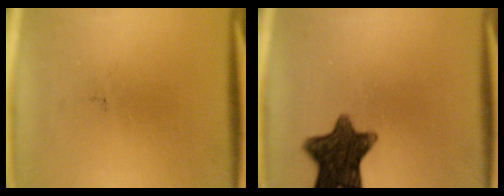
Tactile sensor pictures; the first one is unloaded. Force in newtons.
{"total": 11.4}